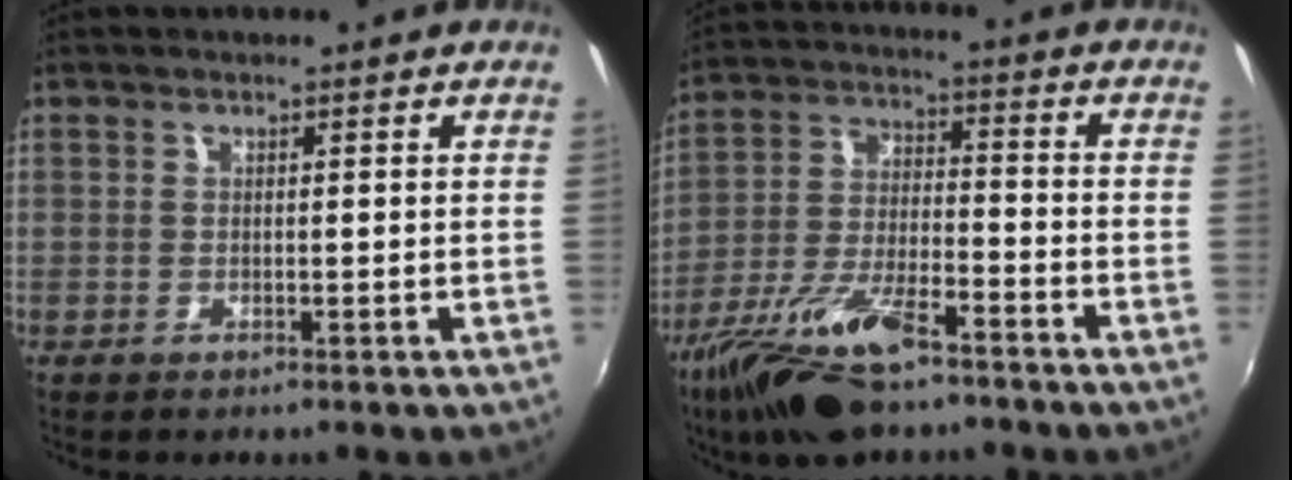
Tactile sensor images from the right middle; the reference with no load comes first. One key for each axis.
{"total": 14.9, "fx": -10.4, "fy": 4.6, "fz": 9.5, "tx": -0.202, "ty": -0.026, "tz": -0.195}